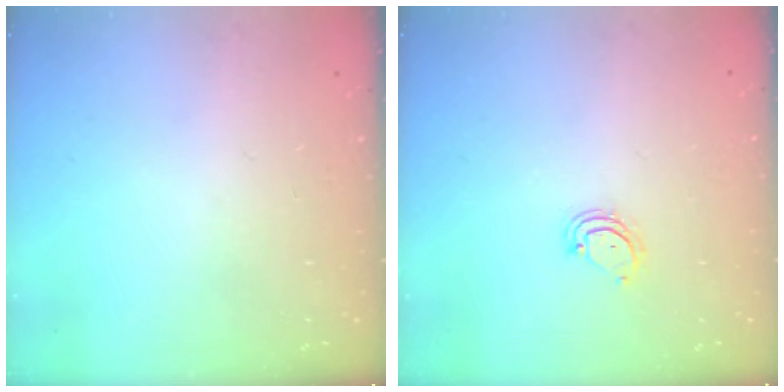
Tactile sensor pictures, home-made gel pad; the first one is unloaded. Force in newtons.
{"total": 4.2, "press": 4.1, "slide": 0.5}